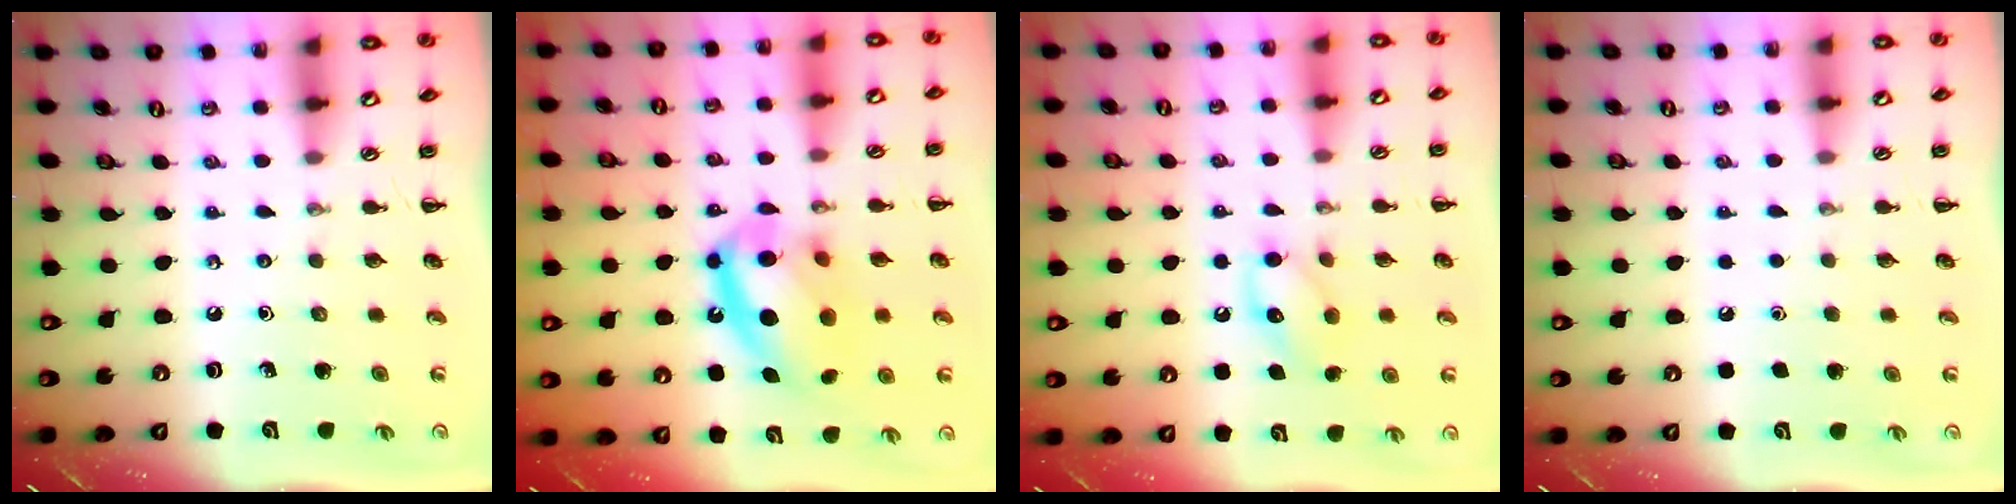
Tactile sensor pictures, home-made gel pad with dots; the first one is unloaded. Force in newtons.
{"total": 16.8, "press": 16.4, "slide": 3.5}
{"total": 10.9, "press": 10.9, "slide": 0.9}
{"total": 1.7, "press": 1.7, "slide": 0.1}